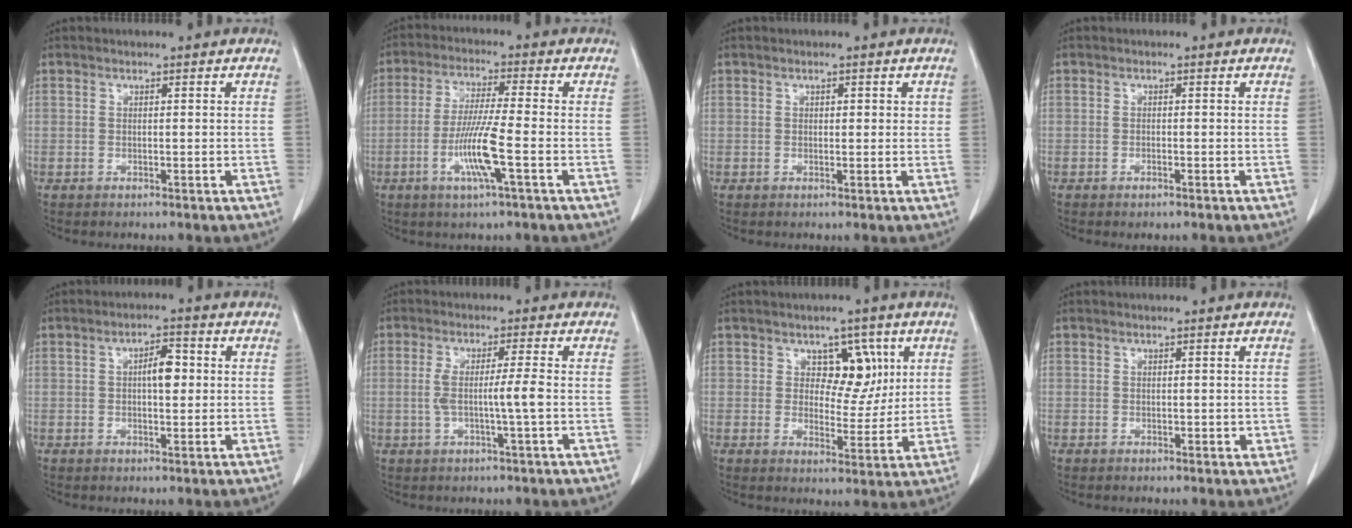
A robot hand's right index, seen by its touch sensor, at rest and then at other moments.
{"total": 8.4, "force": [-2.8, -0.4, 7.9], "torque": [-0.156, -0.011, -0.056]}
{"total": 1.5, "force": [0.6, 0.9, 1.0], "torque": [-0.008, 0.000, 0.006]}
{"total": 0.9, "force": [-0.6, 0.2, 0.6], "torque": [-0.013, -0.002, -0.006]}
{"total": 4.1, "force": [0.5, 1.6, 3.8], "torque": [-0.062, 0.008, 0.008]}
{"total": 4.7, "force": [-0.6, -0.6, 4.6], "torque": [-0.086, 0.002, -0.008]}
{"total": 6.4, "force": [2.5, 4.2, 4.1], "torque": [-0.044, 0.006, 0.040]}
{"total": 1.1, "force": [0.0, 0.8, 0.8], "torque": [-0.008, 0.001, 0.002]}